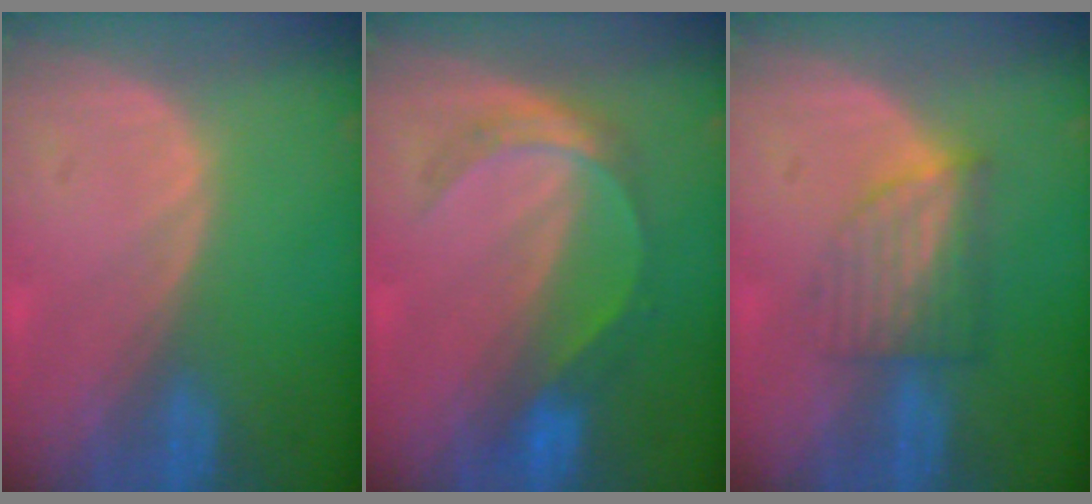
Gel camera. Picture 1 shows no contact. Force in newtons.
{"total": 5.3, "press": 5.0, "slide": 1.7}
{"total": 6.2, "press": 5.5, "slide": 2.9}